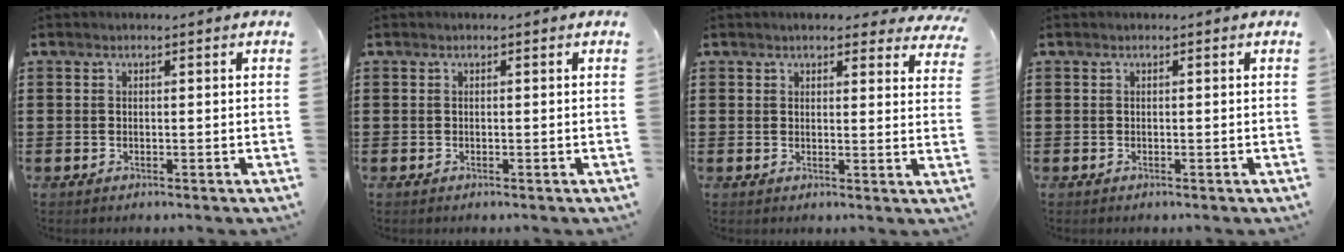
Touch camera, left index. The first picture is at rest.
{"total": 0.0}
{"total": 3.7, "force": [3.4, 0.8, 1.2], "torque": [-0.024, -0.008, 0.061]}
{"total": 0.0}